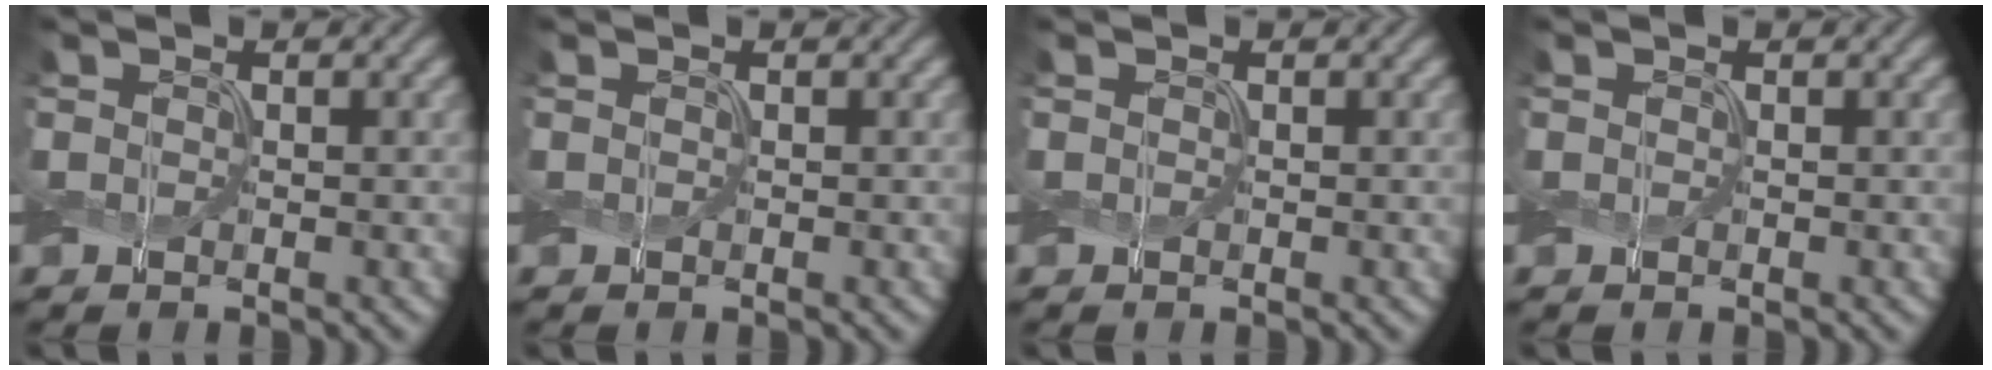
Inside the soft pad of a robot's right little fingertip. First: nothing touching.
{"total": 0.0}
{"total": 0.0}
{"total": 0.0}